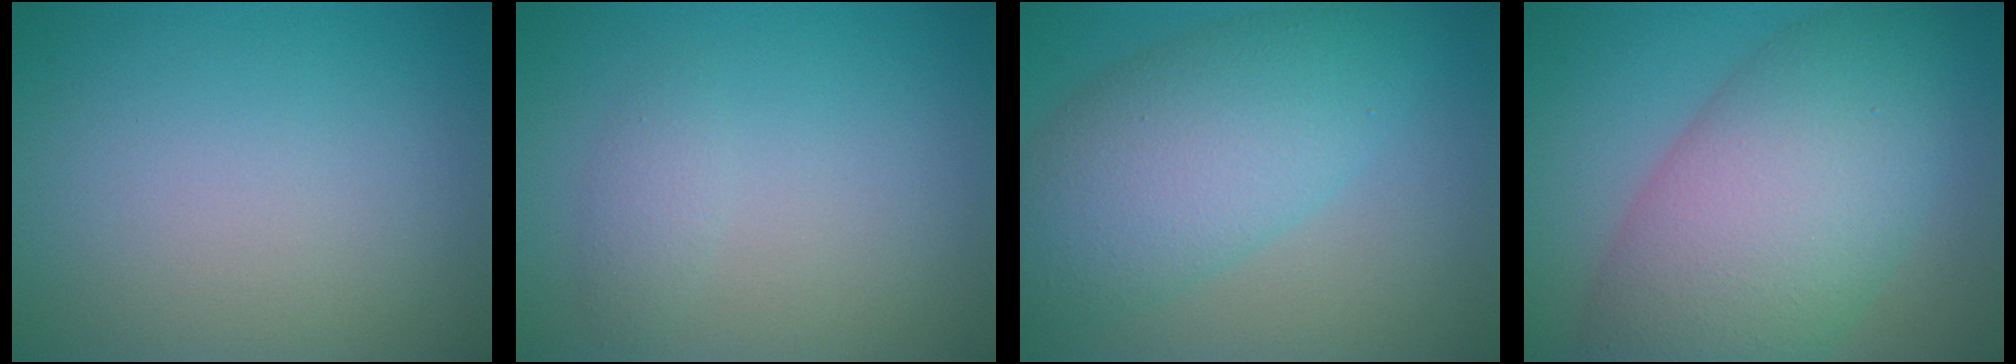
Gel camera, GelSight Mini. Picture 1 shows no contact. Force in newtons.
{"total": 1.2, "press": 1.2, "slide": 0.0}
{"total": 7.9, "press": 7.9, "slide": 0.2}
{"total": 11.3, "press": 11.3, "slide": 0.4}